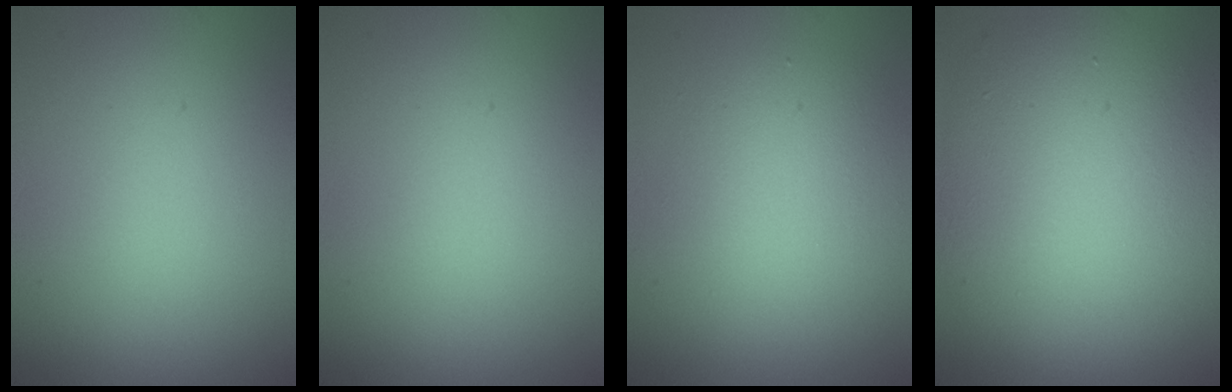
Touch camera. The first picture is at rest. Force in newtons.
{"total": 0.0}
{"total": 3.8, "press": 3.8, "slide": 0.1}
{"total": 10.7, "press": 10.7, "slide": 0.7}